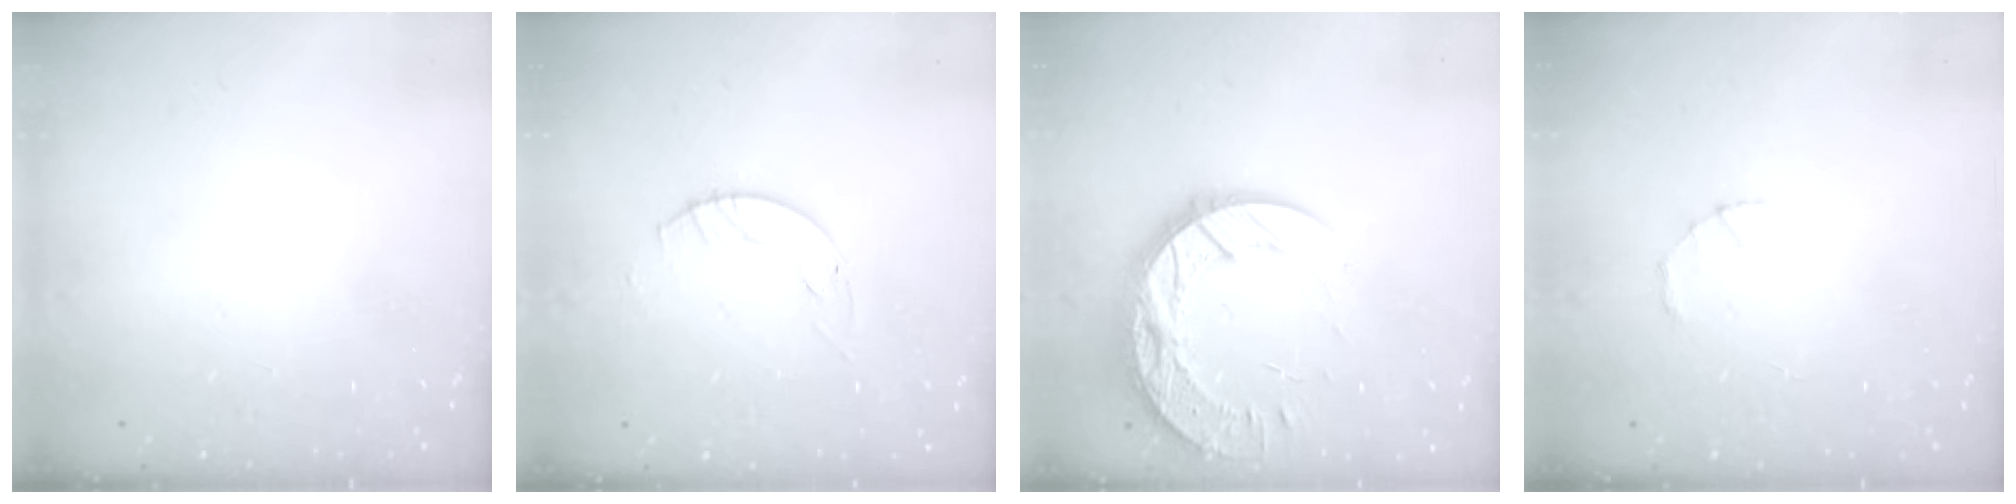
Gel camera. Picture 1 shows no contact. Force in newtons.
{"total": 2.9, "press": 2.9, "slide": 0.4}
{"total": 18.6, "press": 18.5, "slide": 1.6}
{"total": 1.4, "press": 1.3, "slide": 0.3}